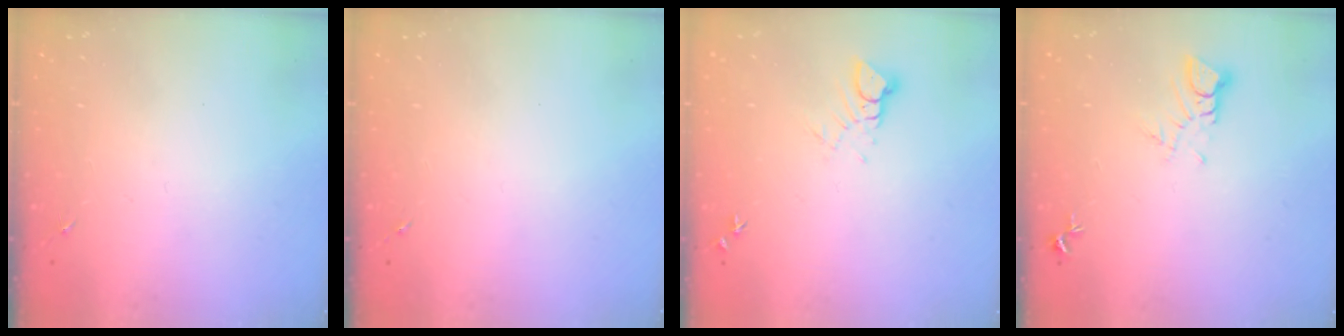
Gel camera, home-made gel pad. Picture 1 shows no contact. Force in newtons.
{"total": 0.0}
{"total": 4.1, "press": 4.1, "slide": 0.2}
{"total": 3.6, "press": 3.6, "slide": 0.2}